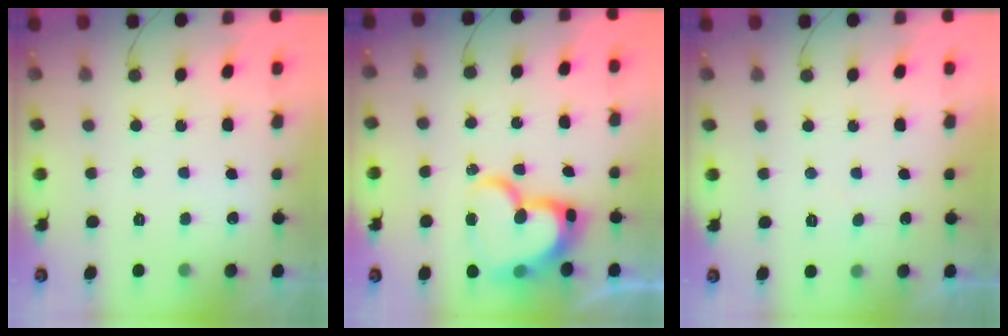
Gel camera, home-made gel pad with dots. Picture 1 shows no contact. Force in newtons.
{"total": 19.4, "press": 19.4, "slide": 1.5}
{"total": 2.3, "press": 2.3, "slide": 0.2}